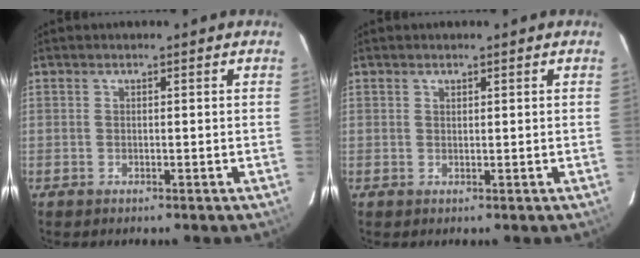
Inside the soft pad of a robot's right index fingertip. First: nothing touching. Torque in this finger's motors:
{"motor_torque": [-0.07, -0.01, -0.06, 0.00]}